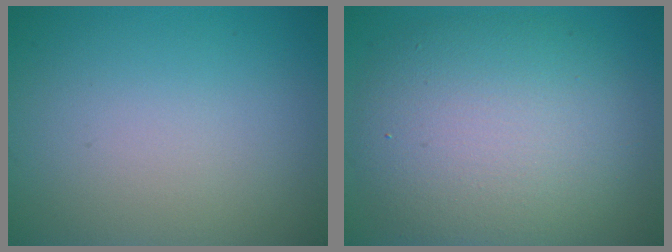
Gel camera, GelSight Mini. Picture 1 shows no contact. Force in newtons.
{"total": 9.3, "press": 9.3, "slide": 0.6}